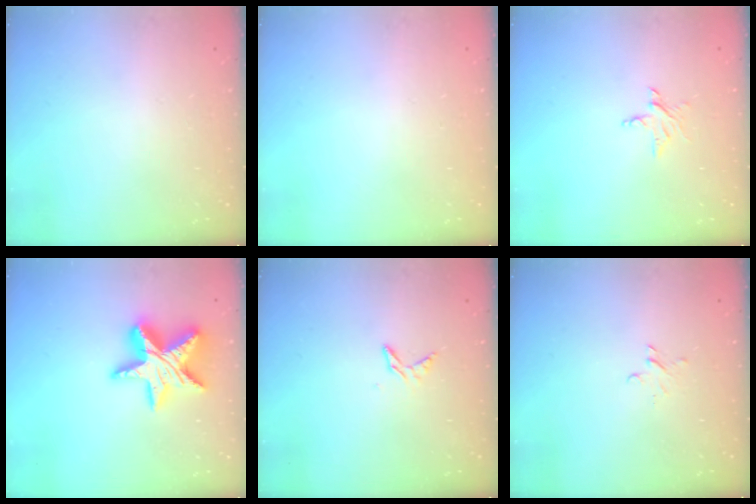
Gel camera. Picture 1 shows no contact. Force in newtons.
{"total": 0.0}
{"total": 3.7, "press": 3.7, "slide": 0.3}
{"total": 16.9, "press": 16.8, "slide": 1.4}
{"total": 5.0, "press": 5.0, "slide": 0.5}
{"total": 2.2, "press": 2.2, "slide": 0.2}